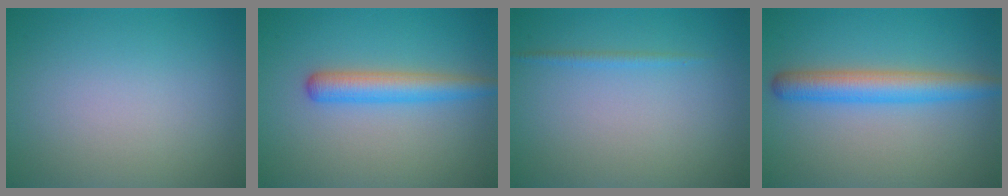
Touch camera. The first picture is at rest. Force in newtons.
{"total": 3.4, "press": 3.4, "slide": 0.2}
{"total": 0.8, "press": 0.8, "slide": 0.1}
{"total": 4.3, "press": 4.3, "slide": 0.1}